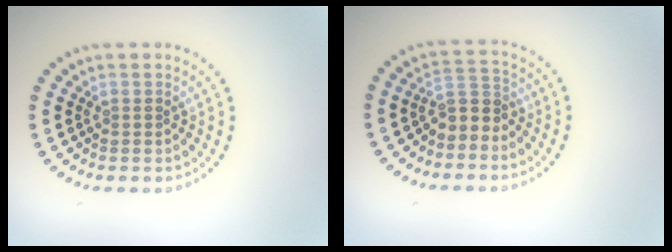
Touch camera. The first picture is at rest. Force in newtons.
{"total": 2.4, "press": 2.0, "slide": 1.4}